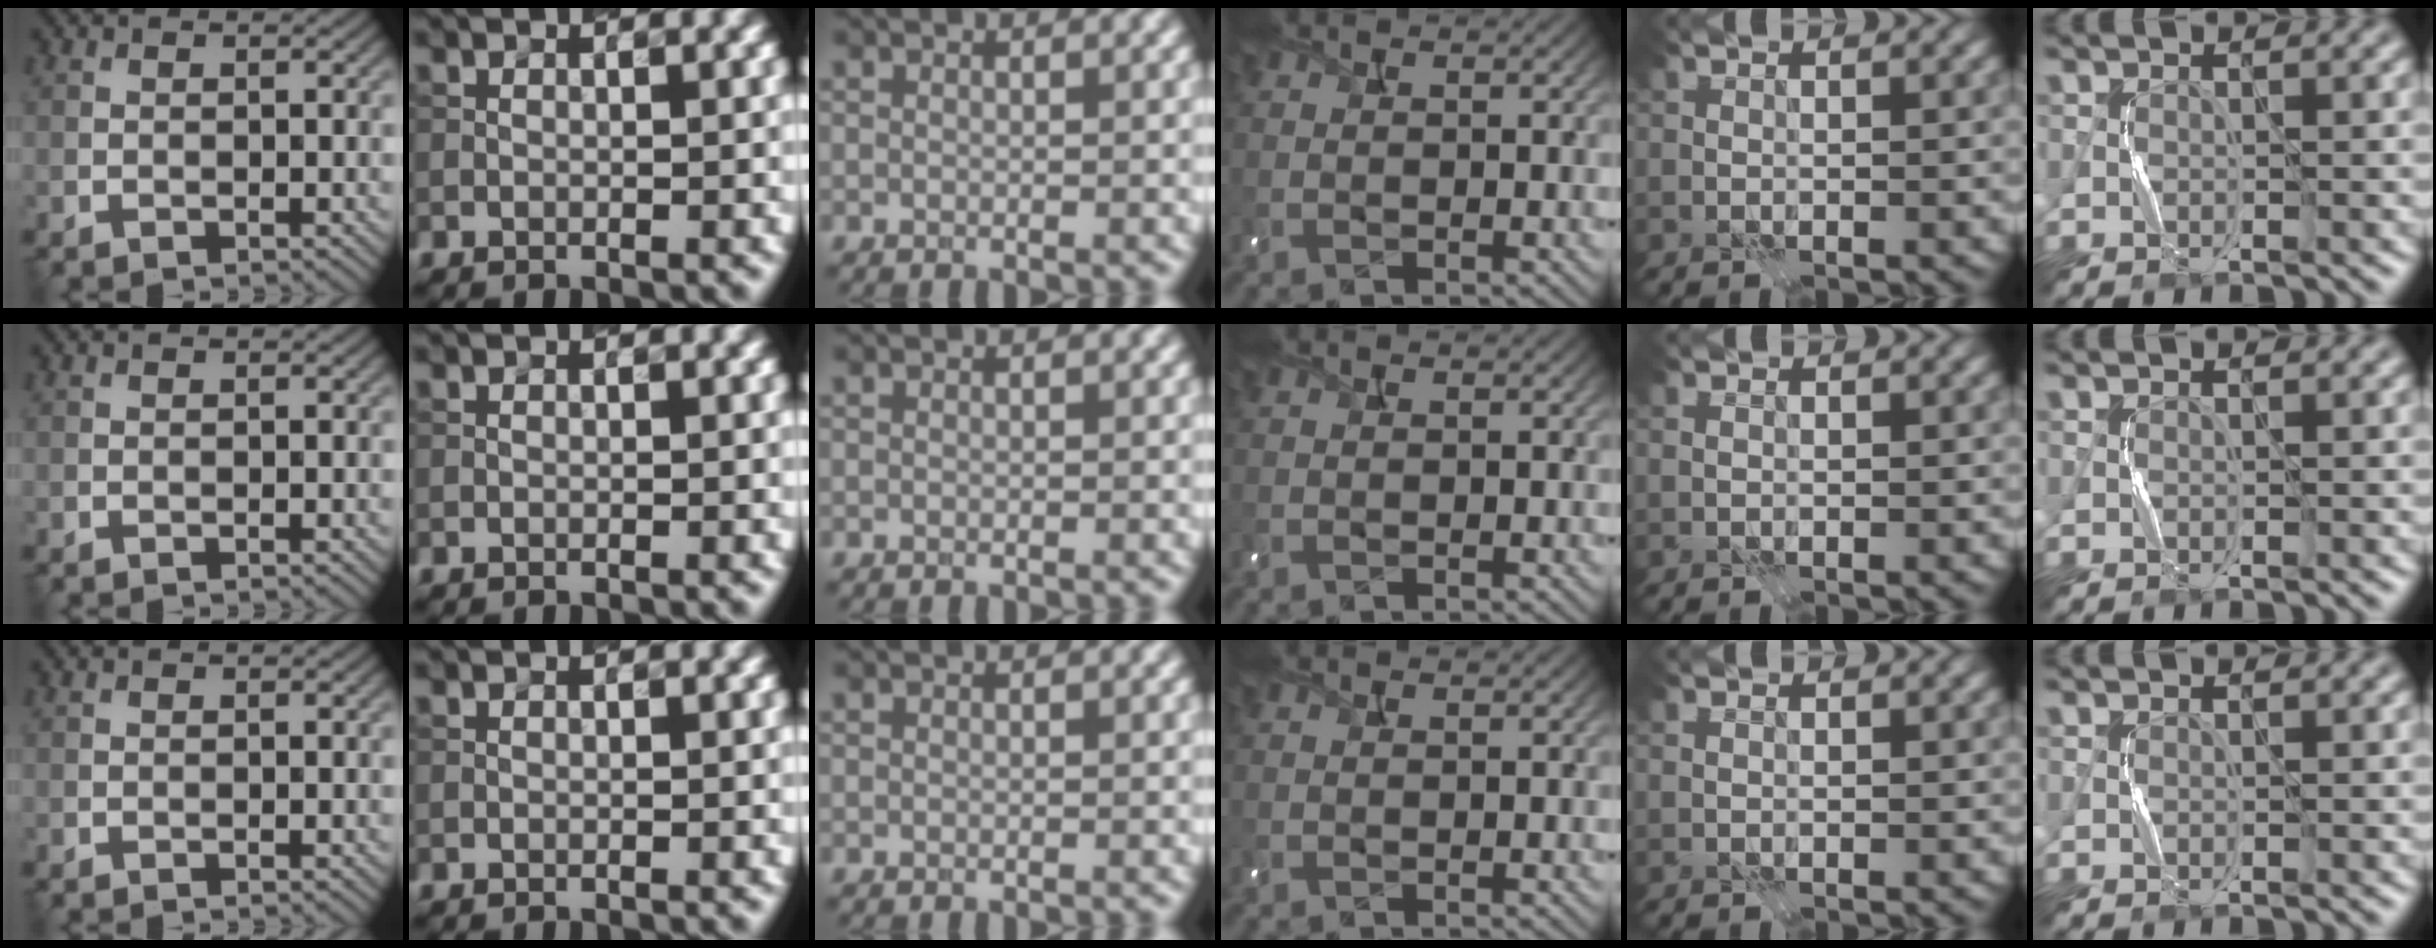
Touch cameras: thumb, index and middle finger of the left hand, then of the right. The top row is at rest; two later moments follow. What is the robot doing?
{"motion": "press", "object": "camera"}